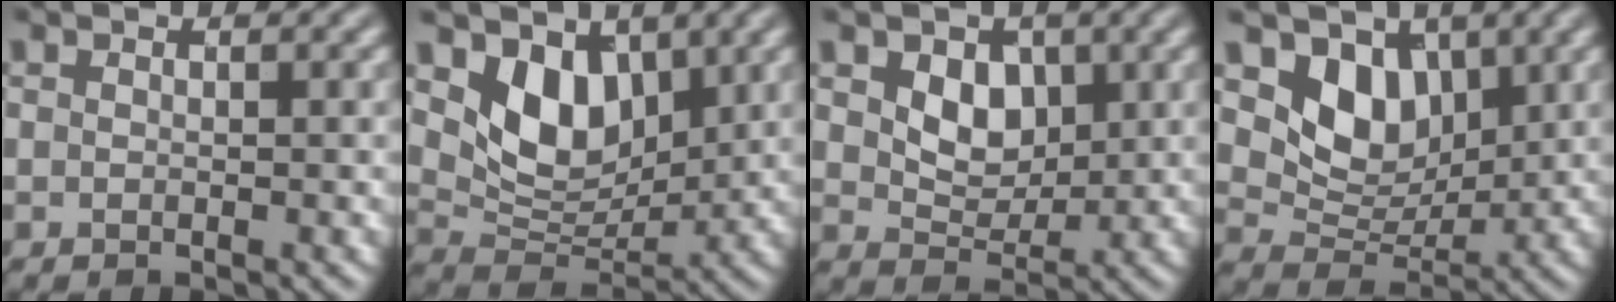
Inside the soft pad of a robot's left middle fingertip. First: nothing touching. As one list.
[{"total": 5.3, "force": [2.4, 3.5, 3.1], "torque": [-0.070, -0.020, 0.044]}, {"total": 3.2, "force": [0.9, 2.4, 1.9], "torque": [-0.046, -0.009, 0.015]}, {"total": 4.9, "force": [2.3, 3.5, 2.6], "torque": [-0.057, -0.018, 0.037]}]